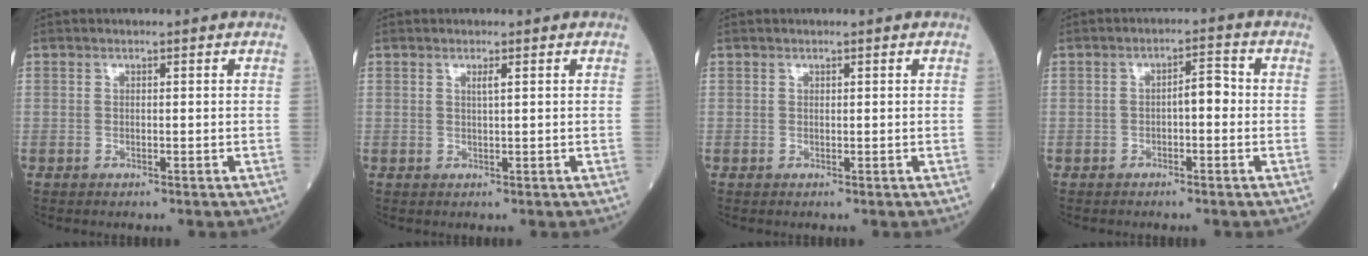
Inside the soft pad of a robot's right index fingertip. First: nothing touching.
{"total": 0.8, "force": [0.4, -0.1, 0.7], "torque": [-0.016, -0.001, 0.007]}
{"total": 0.0}
{"total": 3.2, "force": [-0.5, 1.1, 3.0], "torque": [-0.042, 0.015, -0.008]}